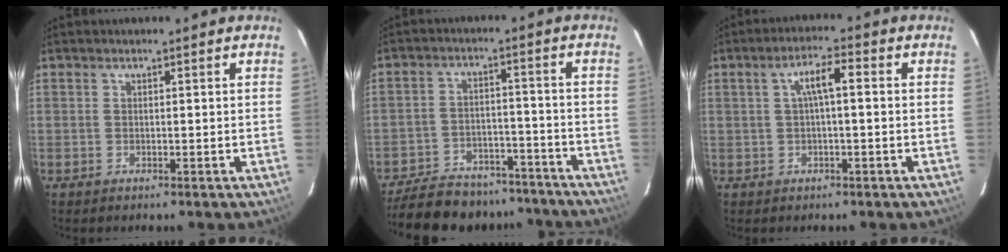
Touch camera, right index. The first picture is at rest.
{"total": 23.6, "force": [-20.2, 8.9, 8.5], "torque": [-0.191, 0.023, -0.269]}
{"total": 4.7, "force": [0.4, 0.9, 4.6], "torque": [-0.084, 0.013, 0.011]}